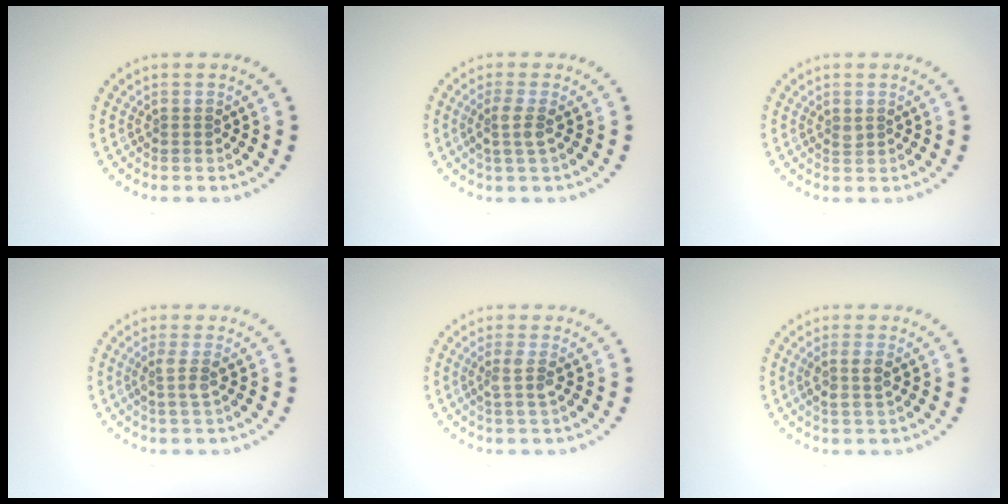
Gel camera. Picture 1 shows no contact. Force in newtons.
{"total": 1.9, "press": 1.5, "slide": 1.1}
{"total": 0.6, "press": 0.6, "slide": 0.2}
{"total": 1.8, "press": 1.3, "slide": 1.2}
{"total": 1.7, "press": 1.3, "slide": 1.2}
{"total": 2.0, "press": 1.8, "slide": 0.7}